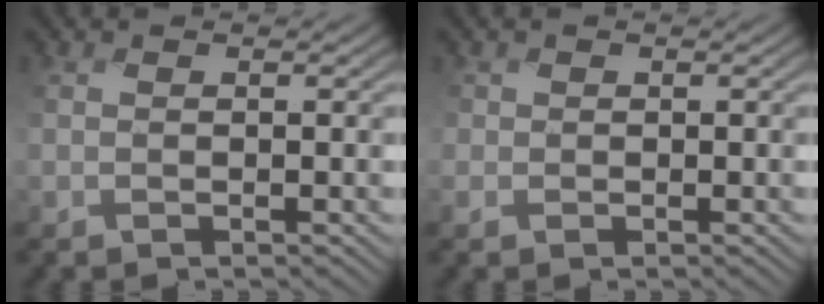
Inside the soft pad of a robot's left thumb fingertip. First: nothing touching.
{"total": 1.2, "force": [0.1, 1.2, 0.0], "torque": [-0.001, -0.003, 0.000]}